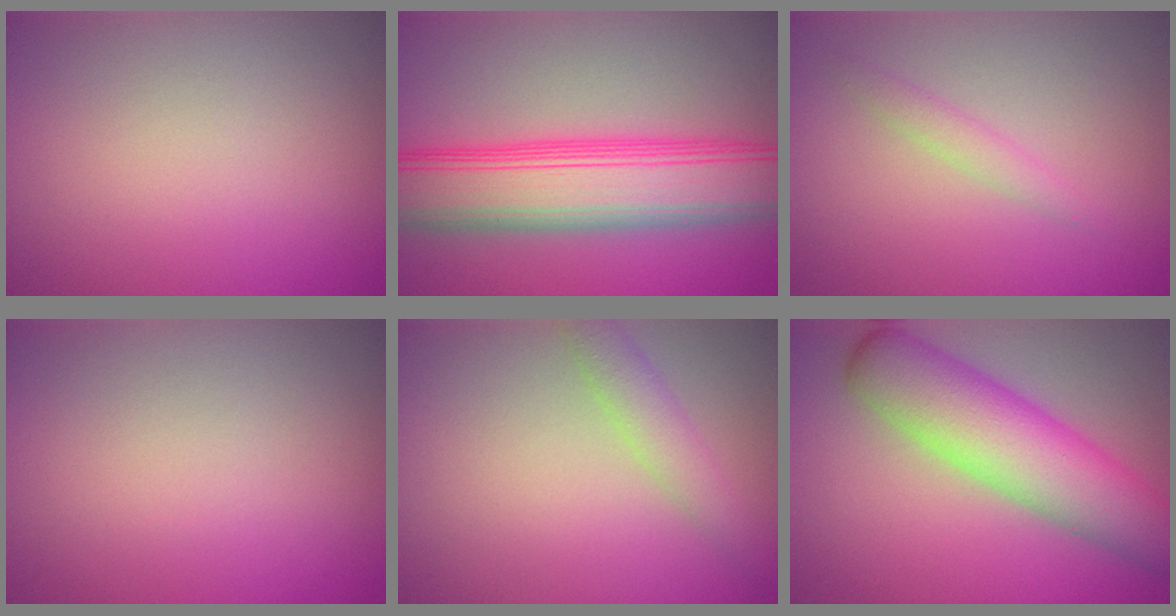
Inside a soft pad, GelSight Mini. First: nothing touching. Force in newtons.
{"total": 9.4, "press": 9.4, "slide": 0.3}
{"total": 1.2, "press": 1.2, "slide": 0.0}
{"total": 0.0}
{"total": 2.4, "press": 2.4, "slide": 0.1}
{"total": 8.2, "press": 8.2, "slide": 0.2}